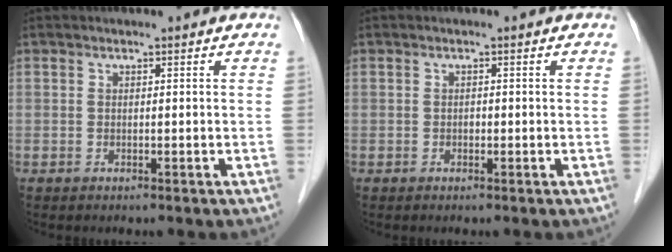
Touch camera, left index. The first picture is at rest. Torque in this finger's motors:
{"motor_torque": [0.06, -0.03, 0.00, 0.01]}